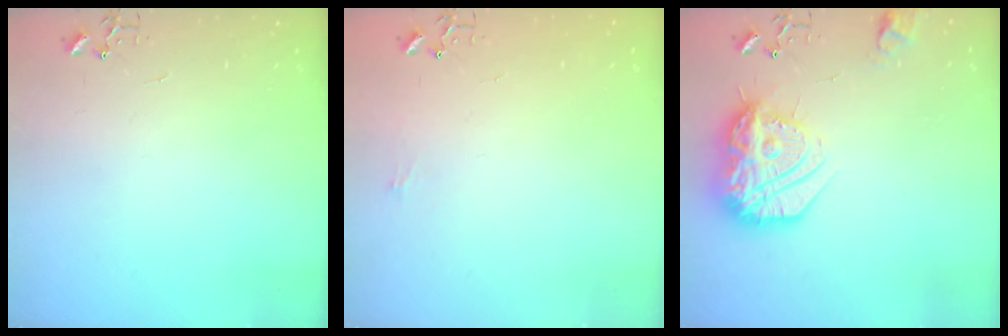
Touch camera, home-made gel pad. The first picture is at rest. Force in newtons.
{"total": 5.0, "press": 5.0, "slide": 0.7}
{"total": 20.7, "press": 20.6, "slide": 1.5}